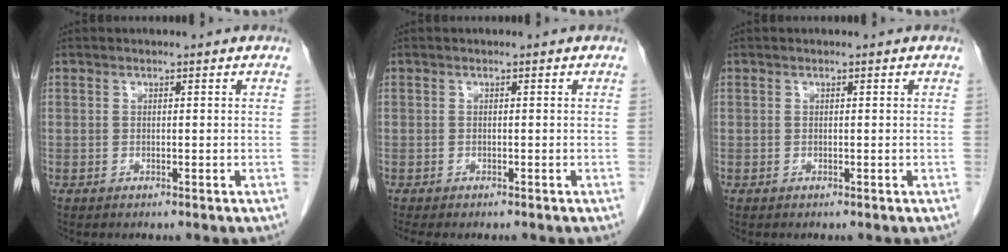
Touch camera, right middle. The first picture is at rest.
{"total": 3.0, "force": [-2.5, 0.7, 1.4], "torque": [-0.018, -0.009, -0.032]}
{"total": 0.0}